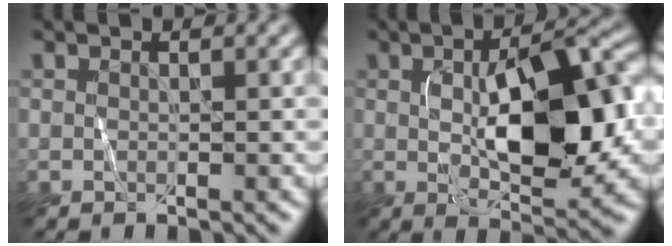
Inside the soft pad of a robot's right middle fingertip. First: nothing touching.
{"total": 10.0, "force": [0.4, 4.1, 9.1], "torque": [-0.135, 0.011, 0.013]}